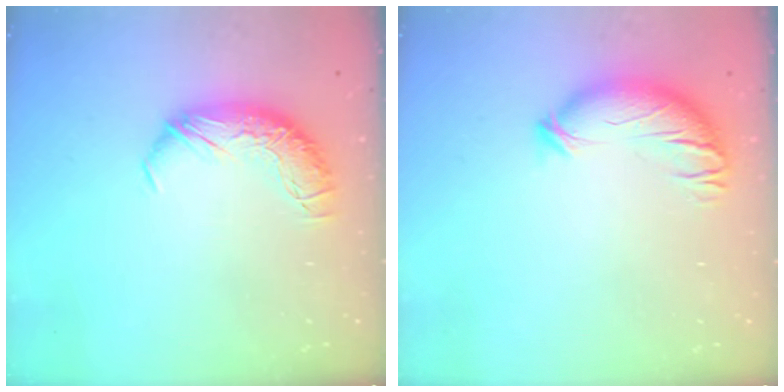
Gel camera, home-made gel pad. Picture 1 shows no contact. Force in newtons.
{"total": 3.7, "press": 2.8, "slide": 2.3}